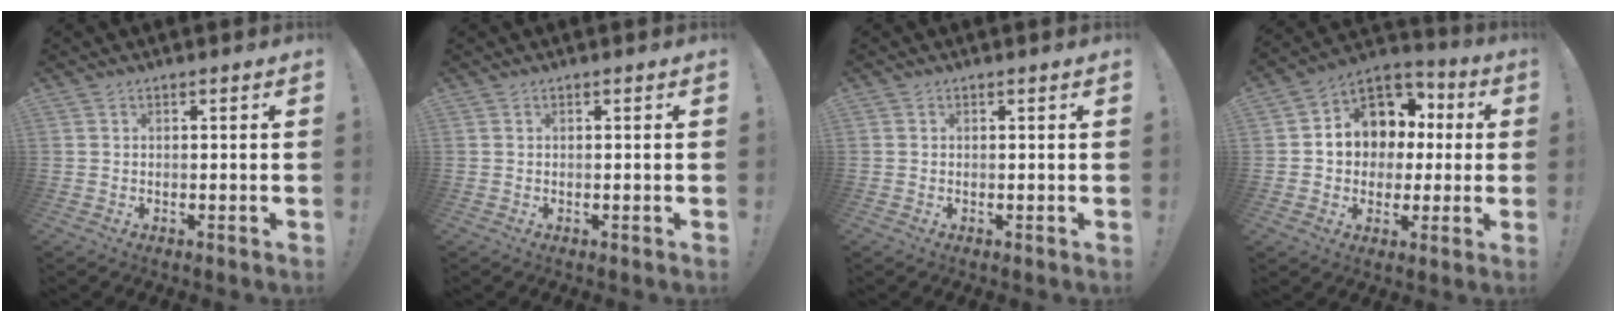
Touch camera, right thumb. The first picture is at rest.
{"total": 0.0}
{"total": 0.0}
{"total": 11.9, "force": [2.3, 10.3, 5.6], "torque": [-0.078, -0.011, 0.054]}